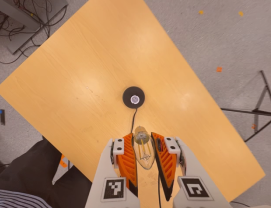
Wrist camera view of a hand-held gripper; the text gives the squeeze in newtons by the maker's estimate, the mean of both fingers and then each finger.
{"total": 22.9, "left": 24.8, "right": 21.1}